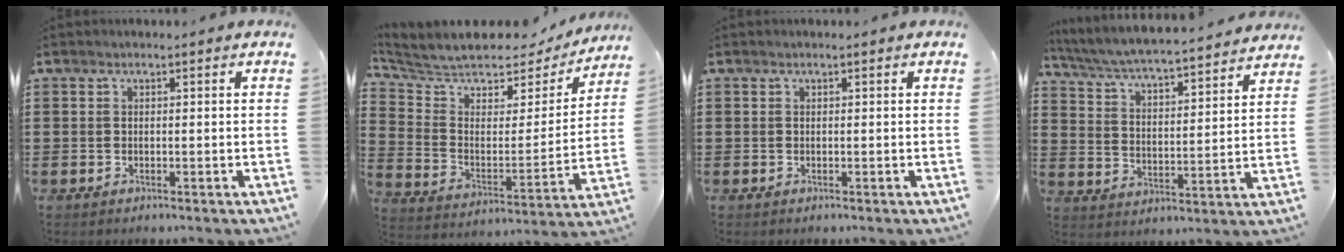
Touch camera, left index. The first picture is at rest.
{"total": 6.5, "force": [5.6, 2.6, 2.0], "torque": [-0.076, -0.042, 0.092]}
{"total": 0.0}
{"total": 4.8, "force": [4.6, -0.2, 1.4], "torque": [-0.051, -0.037, 0.072]}